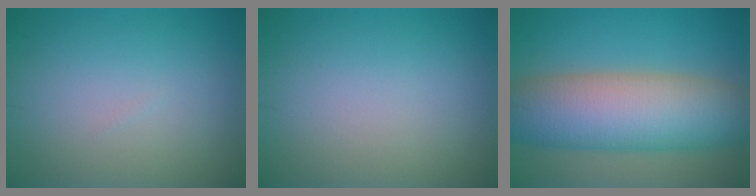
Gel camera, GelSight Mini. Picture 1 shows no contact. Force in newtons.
{"total": 0.0}
{"total": 11.3, "press": 11.2, "slide": 0.4}